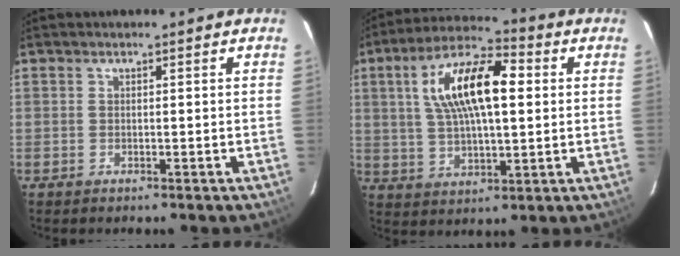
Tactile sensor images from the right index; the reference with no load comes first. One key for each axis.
{"total": 15.6, "fx": 3.6, "fy": 6.0, "fz": 14.0, "tx": -0.256, "ty": 0.025, "tz": 0.060}